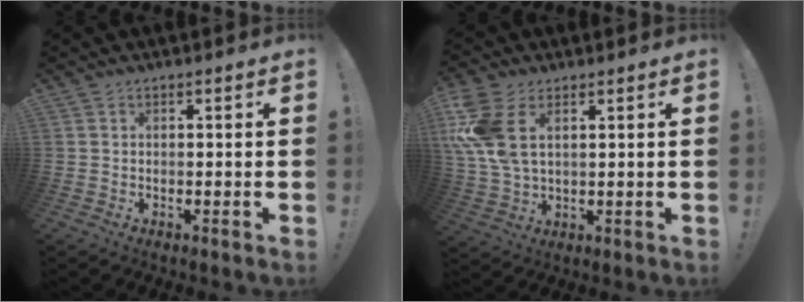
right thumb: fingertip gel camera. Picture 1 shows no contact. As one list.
[{"total": 12.1, "force": [4.2, 7.0, 8.9], "torque": [-0.193, -0.011, 0.082]}]